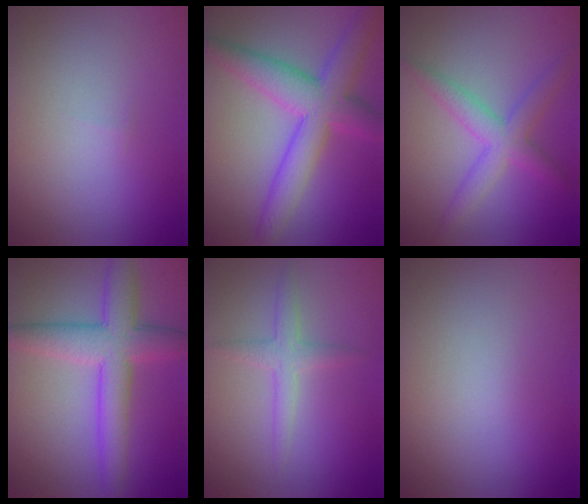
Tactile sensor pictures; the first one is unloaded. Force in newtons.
{"total": 6.9, "press": 6.9, "slide": 0.3}
{"total": 3.9, "press": 3.9, "slide": 0.2}
{"total": 6.1, "press": 6.1, "slide": 0.1}
{"total": 2.2, "press": 2.2, "slide": 0.1}
{"total": 0.0}